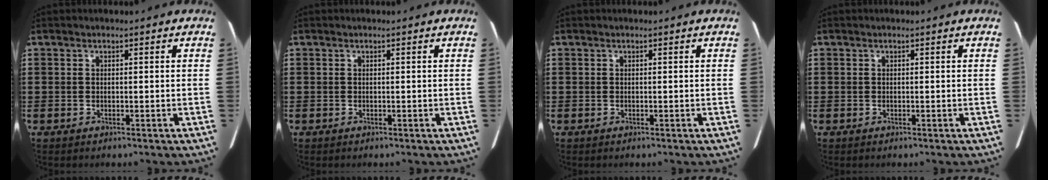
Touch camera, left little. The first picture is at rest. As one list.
[{"total": 0.0}, {"total": 0.0}, {"total": 0.0}]